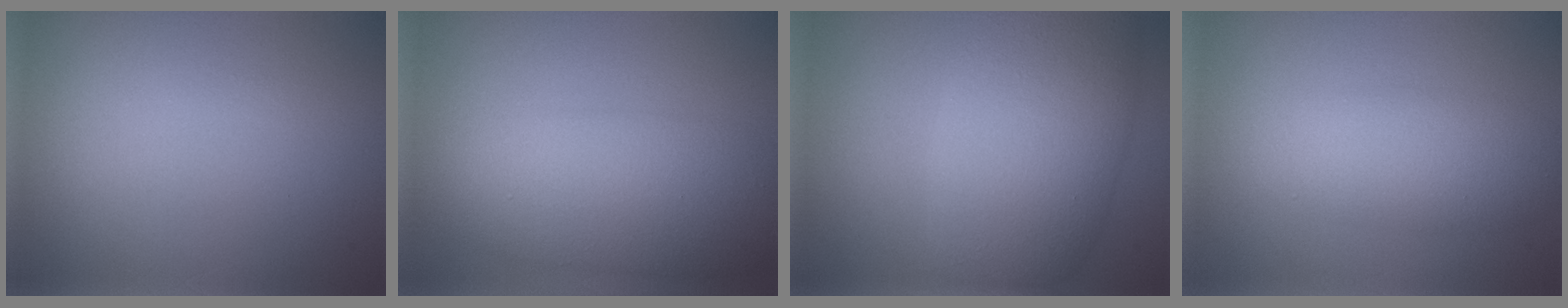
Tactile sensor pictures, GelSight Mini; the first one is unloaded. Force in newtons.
{"total": 7.5, "press": 7.5, "slide": 0.1}
{"total": 9.9, "press": 9.9, "slide": 0.1}
{"total": 4.4, "press": 4.4, "slide": 0.1}